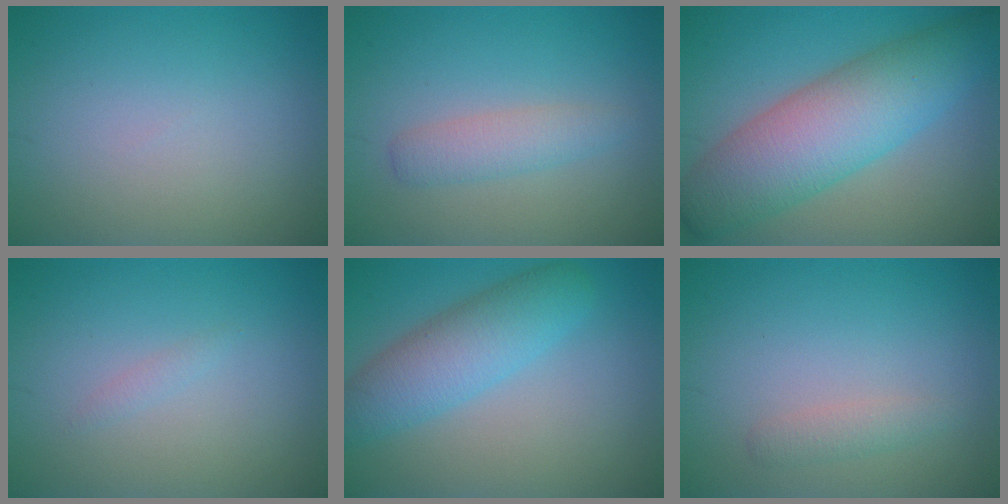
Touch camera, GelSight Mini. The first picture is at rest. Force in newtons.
{"total": 2.3, "press": 2.3, "slide": 0.0}
{"total": 9.1, "press": 9.1, "slide": 0.2}
{"total": 0.6, "press": 0.6, "slide": 0.1}
{"total": 5.4, "press": 5.4, "slide": 0.2}
{"total": 1.3, "press": 1.3, "slide": 0.0}